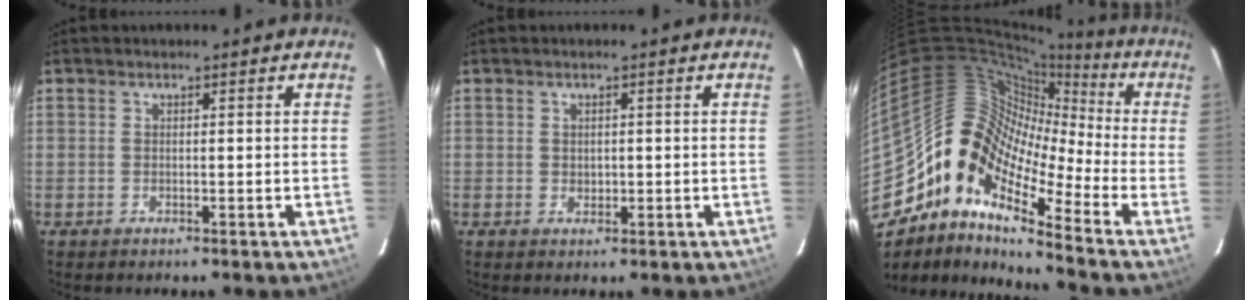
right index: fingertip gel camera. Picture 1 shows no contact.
{"total": 1.4, "force": [0.2, 1.3, 0.4], "torque": [-0.003, 0.001, 0.006]}
{"total": 14.1, "force": [-6.8, 7.4, 9.8], "torque": [-0.156, 0.010, -0.156]}